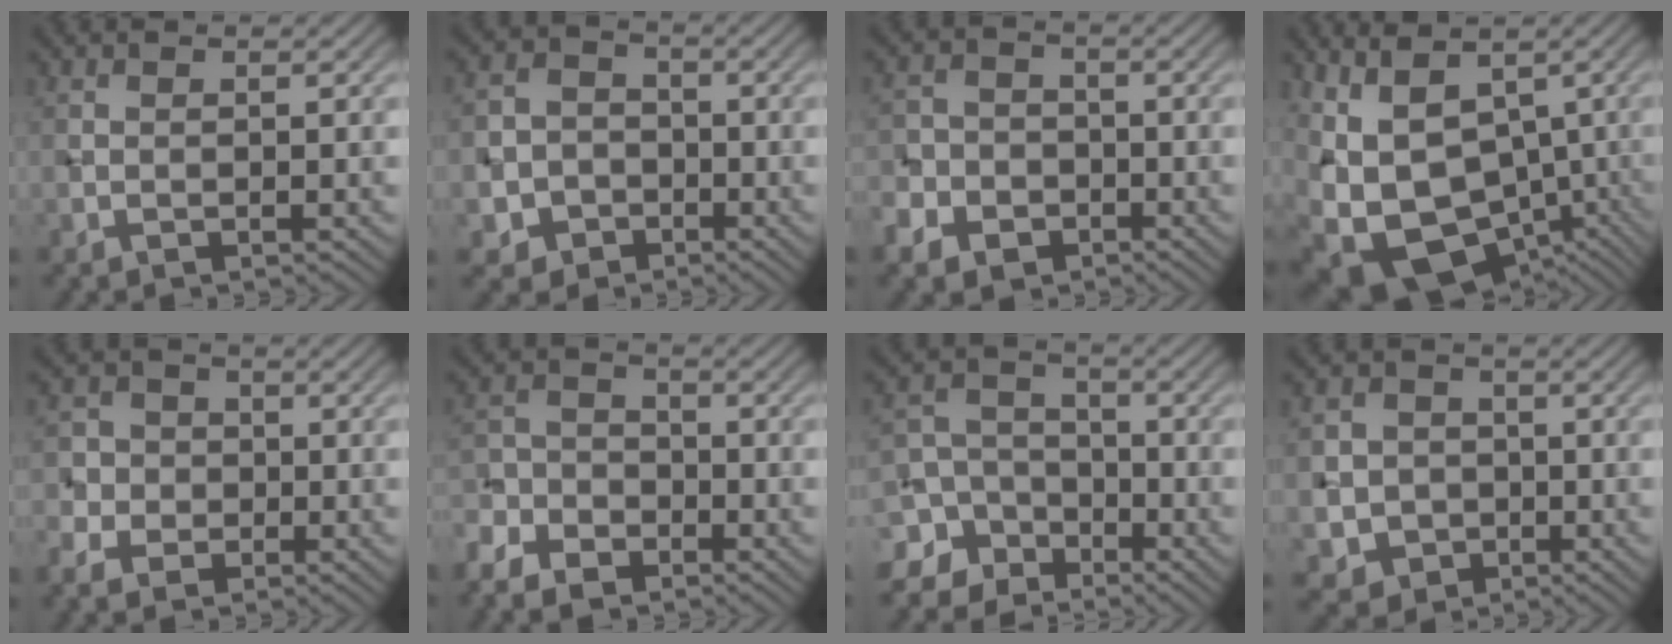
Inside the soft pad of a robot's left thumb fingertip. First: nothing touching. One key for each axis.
{"total": 6.3, "fx": -2.7, "fy": 5.5, "fz": 1.5, "tx": -0.038, "ty": -0.006, "tz": -0.077}
{"total": 6.6, "fx": -4.1, "fy": 4.7, "fz": 2.1, "tx": -0.038, "ty": -0.013, "tz": -0.087}
{"total": 13.0, "fx": -1.9, "fy": 8.7, "fz": 9.5, "tx": -0.199, "ty": -0.022, "tz": 0.007}
{"total": 5.9, "fx": -3.0, "fy": 4.8, "fz": 1.7, "tx": -0.041, "ty": -0.009, "tz": -0.074}
{"total": 8.2, "fx": -6.4, "fy": 4.3, "fz": 2.9, "tx": -0.068, "ty": -0.022, "tz": -0.125}
{"total": 9.3, "fx": -5.3, "fy": 7.1, "fz": 2.8, "tx": -0.074, "ty": -0.014, "tz": -0.119}
{"total": 5.9, "fx": -1.4, "fy": 5.6, "fz": 1.3, "tx": -0.040, "ty": -0.015, "tz": -0.045}